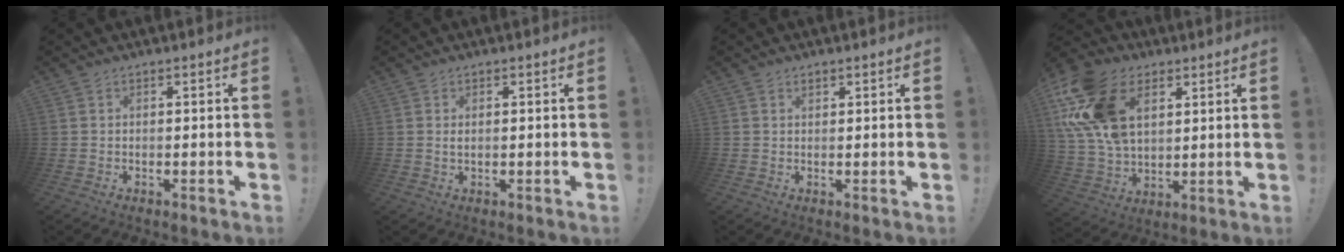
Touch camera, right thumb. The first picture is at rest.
{"total": 0.9, "force": [0.4, 0.3, 0.8], "torque": [-0.010, -0.002, 0.005]}
{"total": 1.1, "force": [0.8, 0.7, 0.3], "torque": [0.000, -0.001, 0.015]}
{"total": 22.4, "force": [8.5, 15.1, 14.3], "torque": [-0.282, -0.026, 0.160]}